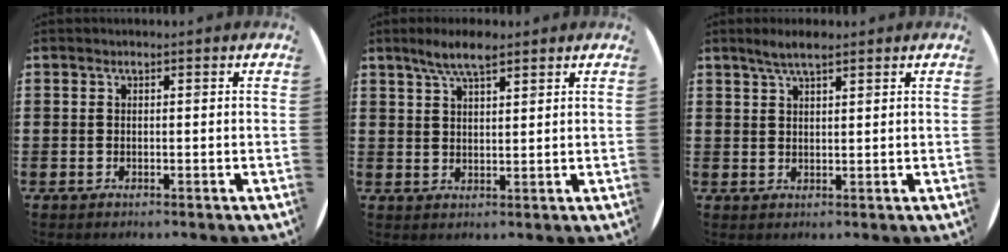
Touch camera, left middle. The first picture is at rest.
{"total": 5.2, "force": [3.9, 1.4, 3.2], "torque": [-0.062, -0.002, 0.067]}
{"total": 3.1, "force": [2.4, 0.6, 1.9], "torque": [-0.032, 0.001, 0.041]}